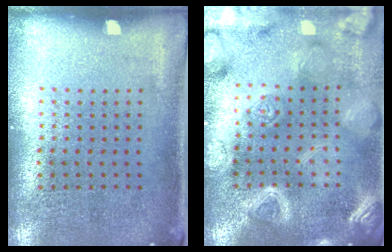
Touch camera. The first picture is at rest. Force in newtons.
{"total": 5.6, "press": 5.5, "slide": 0.6}